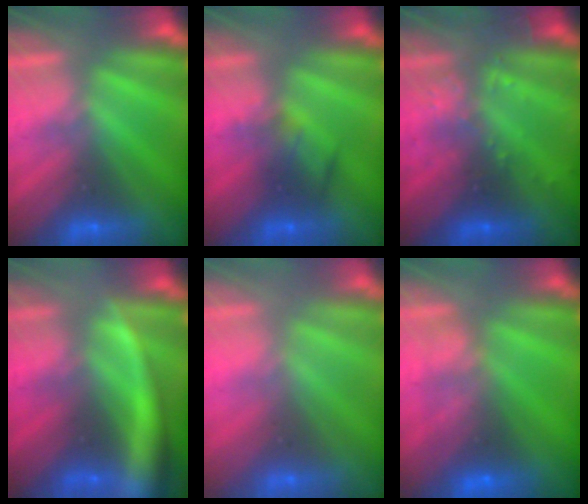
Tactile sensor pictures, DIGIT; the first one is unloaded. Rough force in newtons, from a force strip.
{"total": 2.4}
{"total": 3.0}
{"total": 7.0}
{"total": 2.4}
{"total": 12.7}